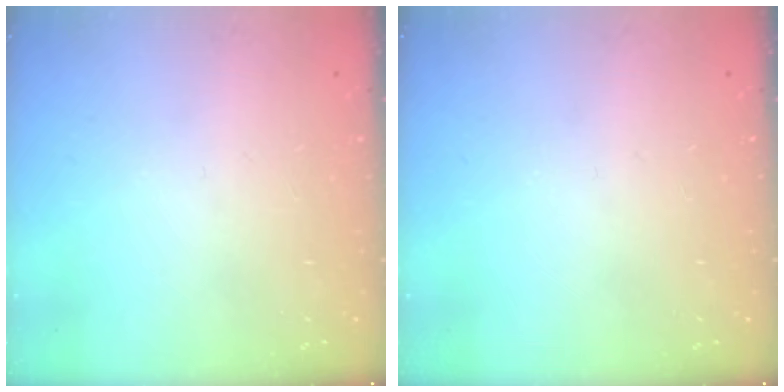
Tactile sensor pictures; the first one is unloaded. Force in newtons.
{"total": 0.0}